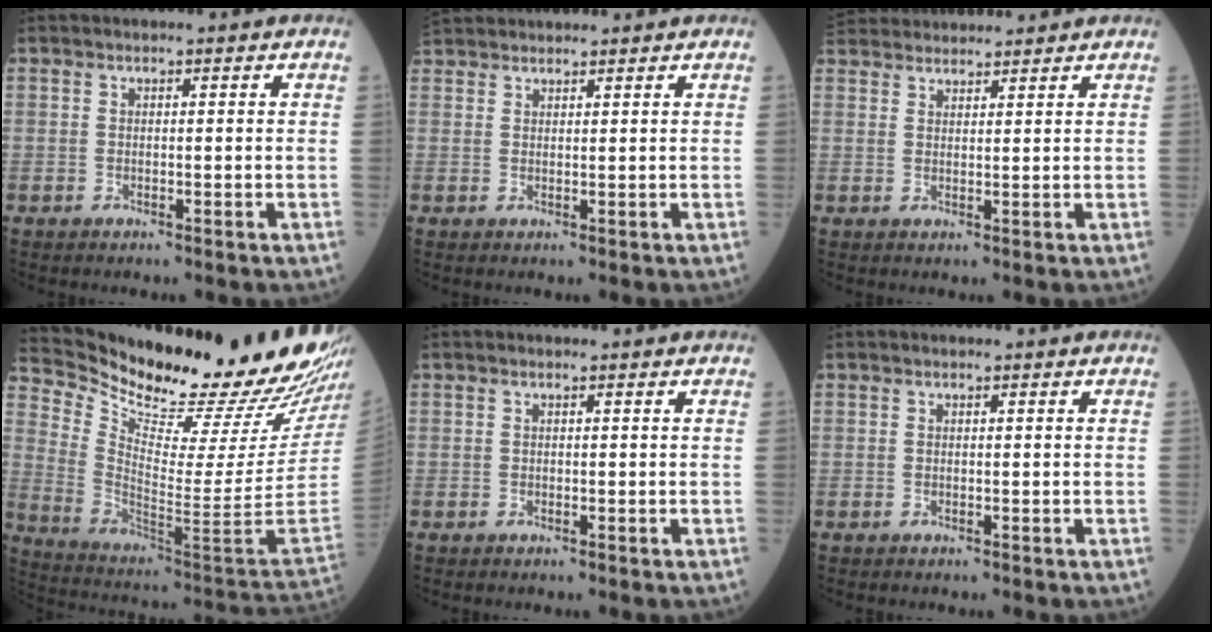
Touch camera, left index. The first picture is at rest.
{"total": 5.4, "force": [5.2, 0.8, 1.0], "torque": [-0.018, 0.043, 0.088]}
{"total": 10.4, "force": [9.9, 1.8, 2.7], "torque": [-0.051, 0.044, 0.160]}
{"total": 30.0, "force": [26.3, 0.0, 14.3], "torque": [-0.249, -0.127, 0.379]}
{"total": 0.0}
{"total": 0.0}